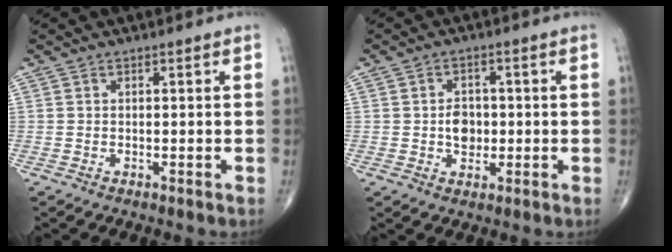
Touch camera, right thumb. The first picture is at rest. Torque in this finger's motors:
{"motor_torque": [0.30, 0.14, 0.33, 0.13, 0.00]}